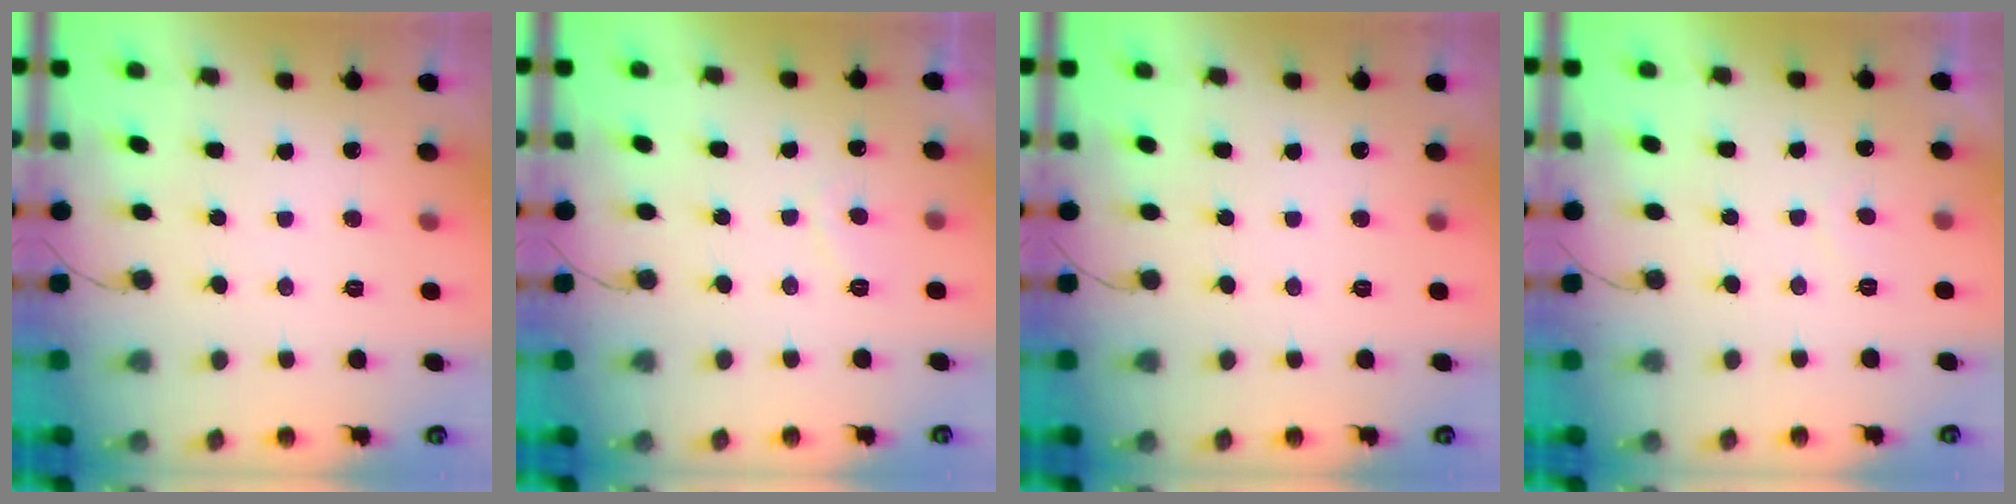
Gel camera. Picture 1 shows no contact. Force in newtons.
{"total": 1.9, "press": 1.7, "slide": 0.8}
{"total": 0.0}
{"total": 0.6, "press": 0.0, "slide": 0.6}